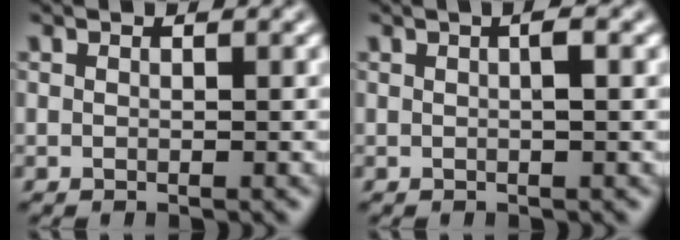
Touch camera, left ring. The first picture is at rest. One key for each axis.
{"total": 1.8, "fx": 0.2, "fy": 0.5, "fz": 1.7, "tx": -0.011, "ty": 0.002, "tz": -0.003}